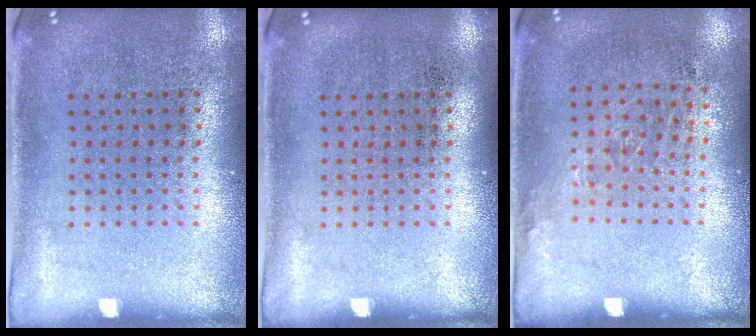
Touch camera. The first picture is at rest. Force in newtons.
{"total": 0.0}
{"total": 0.9, "press": 0.7, "slide": 0.6}